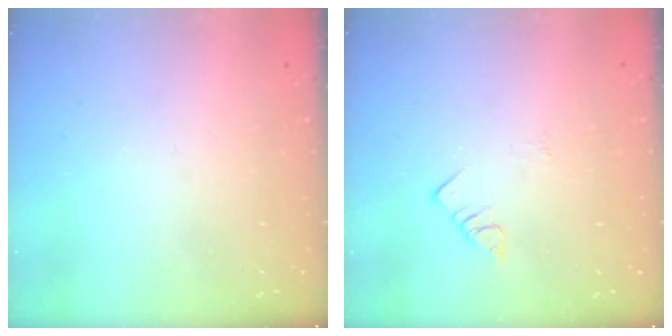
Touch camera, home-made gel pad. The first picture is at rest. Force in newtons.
{"total": 1.8, "press": 1.8, "slide": 0.3}